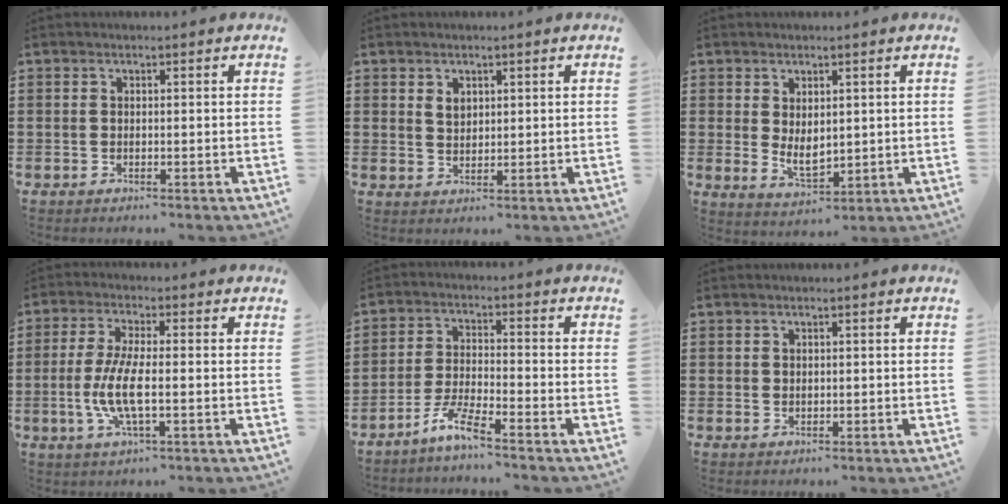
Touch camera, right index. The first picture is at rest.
{"total": 2.0, "force": [1.2, 1.3, 1.0], "torque": [-0.024, 0.003, 0.022]}
{"total": 4.0, "force": [0.8, 2.5, 3.1], "torque": [-0.053, 0.000, 0.016]}
{"total": 7.1, "force": [-1.6, 1.7, 6.7], "torque": [-0.150, -0.012, -0.038]}
{"total": 5.0, "force": [-4.2, 0.1, 2.8], "torque": [-0.075, -0.010, -0.086]}
{"total": 0.9, "force": [0.6, 0.6, 0.2], "torque": [-0.006, 0.001, 0.012]}